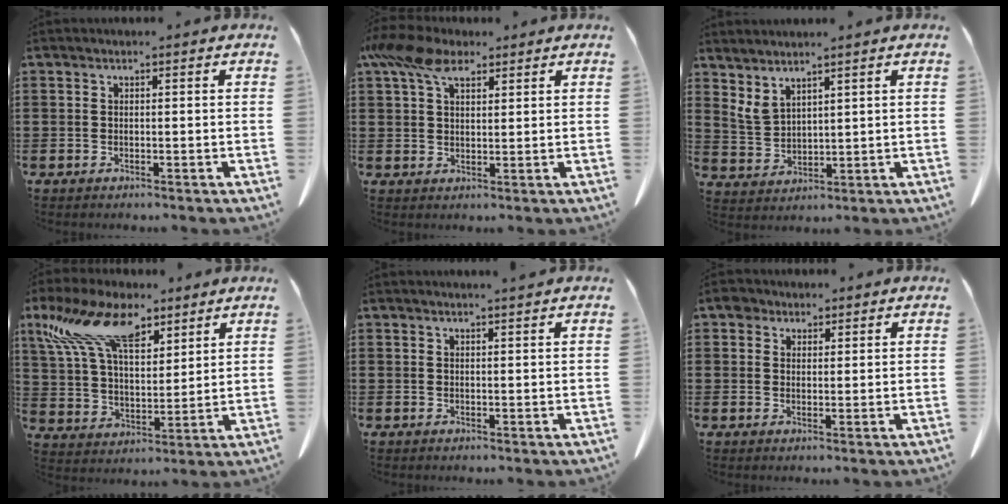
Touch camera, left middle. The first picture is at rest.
{"total": 7.6, "force": [4.8, 3.5, 4.7], "torque": [-0.100, 0.003, 0.089]}
{"total": 3.6, "force": [3.1, 1.3, 1.4], "torque": [-0.040, -0.005, 0.059]}
{"total": 13.5, "force": [8.8, 5.3, 8.8], "torque": [-0.208, -0.012, 0.161]}
{"total": 0.9, "force": [0.8, -0.2, 0.3], "torque": [-0.005, -0.004, 0.017]}
{"total": 2.8, "force": [2.0, 1.7, 0.8], "torque": [-0.017, 0.004, 0.038]}